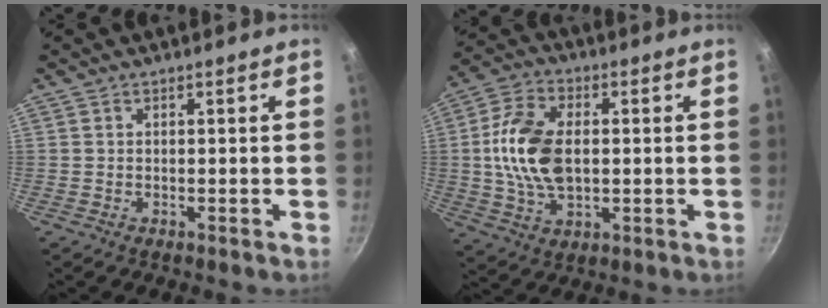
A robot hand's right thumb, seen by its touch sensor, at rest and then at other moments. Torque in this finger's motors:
{"motor_torque": [0.16, 0.37, 0.39, 0.06, 0.30]}